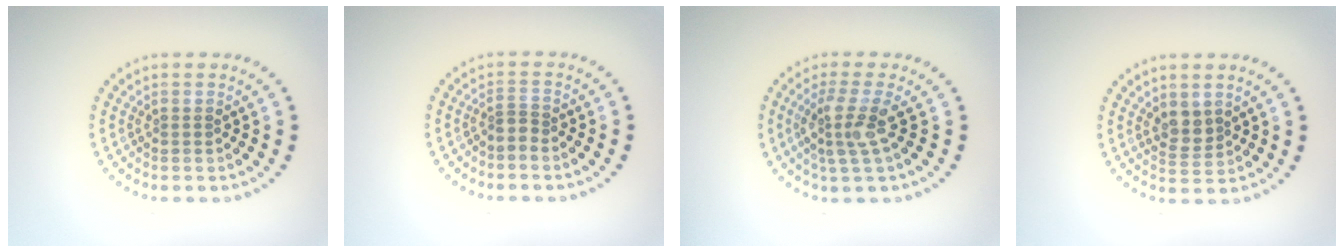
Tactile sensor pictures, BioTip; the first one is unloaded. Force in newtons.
{"total": 1.1, "press": 0.6, "slide": 0.9}
{"total": 3.2, "press": 2.7, "slide": 1.8}
{"total": 2.1, "press": 1.8, "slide": 0.9}